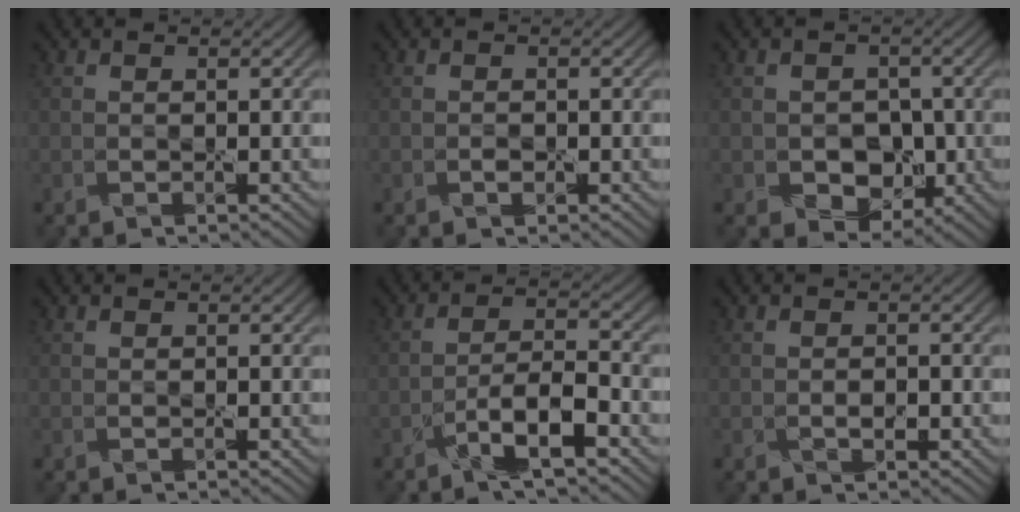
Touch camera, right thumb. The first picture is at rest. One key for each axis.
{"total": 0.8, "fx": -0.4, "fy": 0.5, "fz": 0.5, "tx": -0.008, "ty": -0.001, "tz": -0.005}
{"total": 5.1, "fx": -1.4, "fy": 4.0, "fz": 2.8, "tx": -0.047, "ty": -0.010, "tz": -0.024}
{"total": 0.0}
{"total": 6.5, "fx": -3.7, "fy": 1.6, "fz": 5.0, "tx": -0.094, "ty": 0.009, "tz": -0.073}
{"total": 1.5, "fx": -0.6, "fy": 0.9, "fz": 1.0, "tx": -0.017, "ty": -0.002, "tz": -0.009}